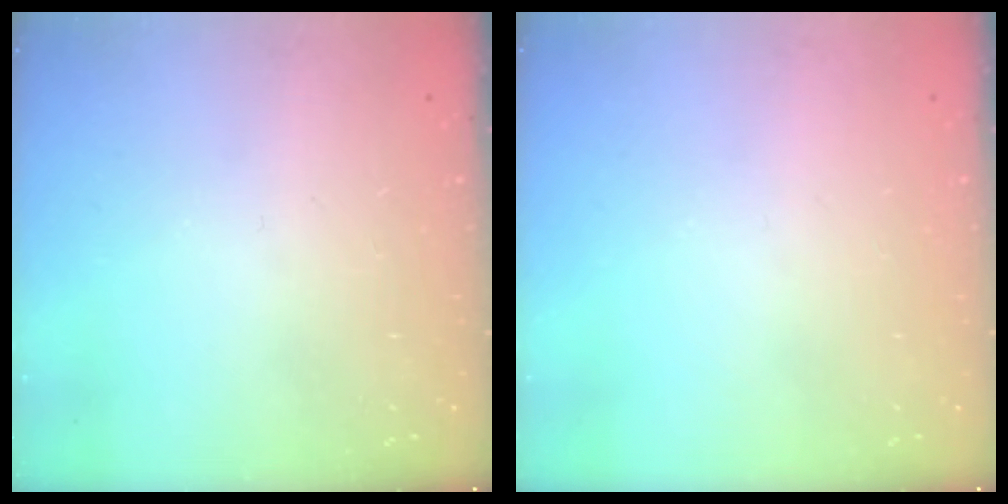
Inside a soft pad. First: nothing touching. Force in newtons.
{"total": 0.0}